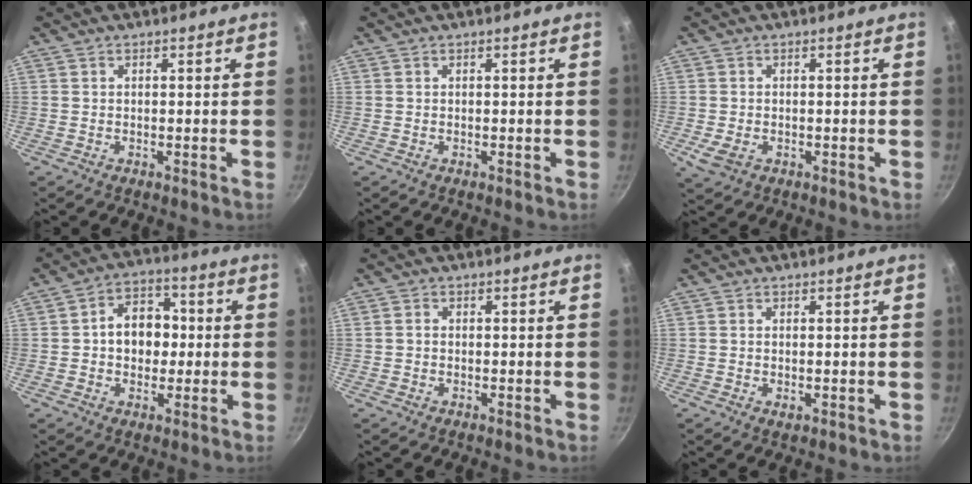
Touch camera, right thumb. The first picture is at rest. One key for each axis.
{"total": 0.0}
{"total": 3.8, "fx": -1.0, "fy": 2.6, "fz": 2.5, "tx": -0.049, "ty": -0.006, "tz": -0.014}
{"total": 9.8, "fx": 0.2, "fy": 7.4, "fz": 6.3, "tx": -0.054, "ty": 0.018, "tz": -0.007}
{"total": 1.1, "fx": -0.1, "fy": 1.0, "fz": 0.5, "tx": -0.010, "ty": 0.006, "tz": -0.003}
{"total": 1.0, "fx": 0.0, "fy": 0.6, "fz": 0.9, "tx": -0.014, "ty": -0.002, "tz": 0.001}